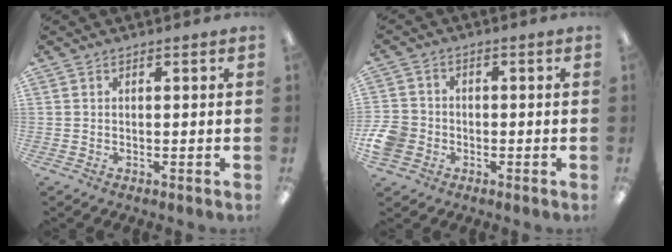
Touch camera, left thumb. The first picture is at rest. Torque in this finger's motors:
{"motor_torque": [-0.20, 1.41, 0.50, -0.38, 0.02]}